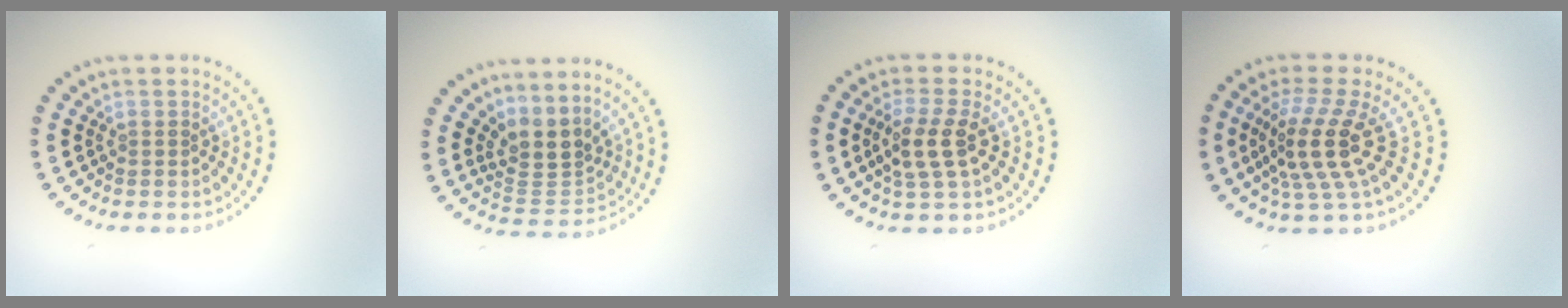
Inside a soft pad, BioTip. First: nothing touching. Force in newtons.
{"total": 3.5, "press": 2.6, "slide": 2.3}
{"total": 3.2, "press": 2.9, "slide": 1.4}
{"total": 4.7, "press": 3.4, "slide": 3.2}